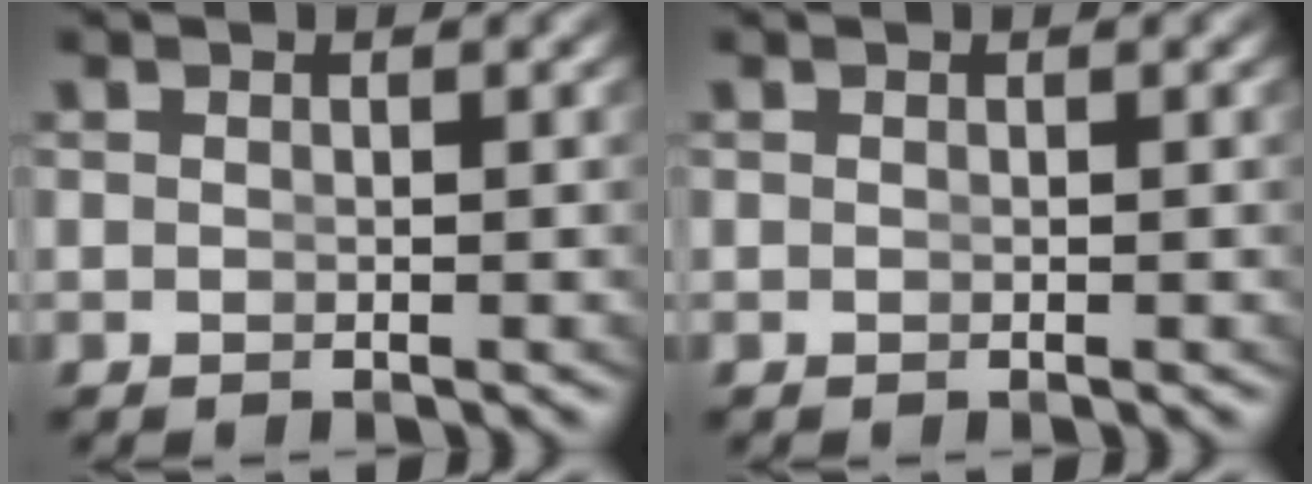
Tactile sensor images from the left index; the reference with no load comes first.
{"total": 0.0}